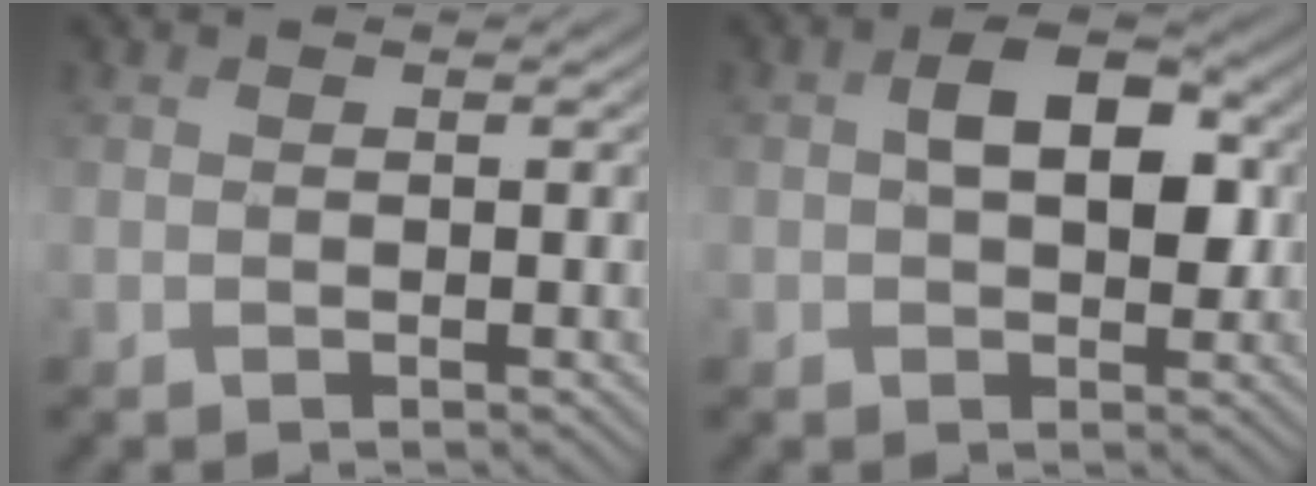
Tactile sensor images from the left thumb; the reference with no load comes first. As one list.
[{"total": 6.5, "force": [0.7, 4.2, 4.9], "torque": [-0.079, 0.008, 0.006]}]